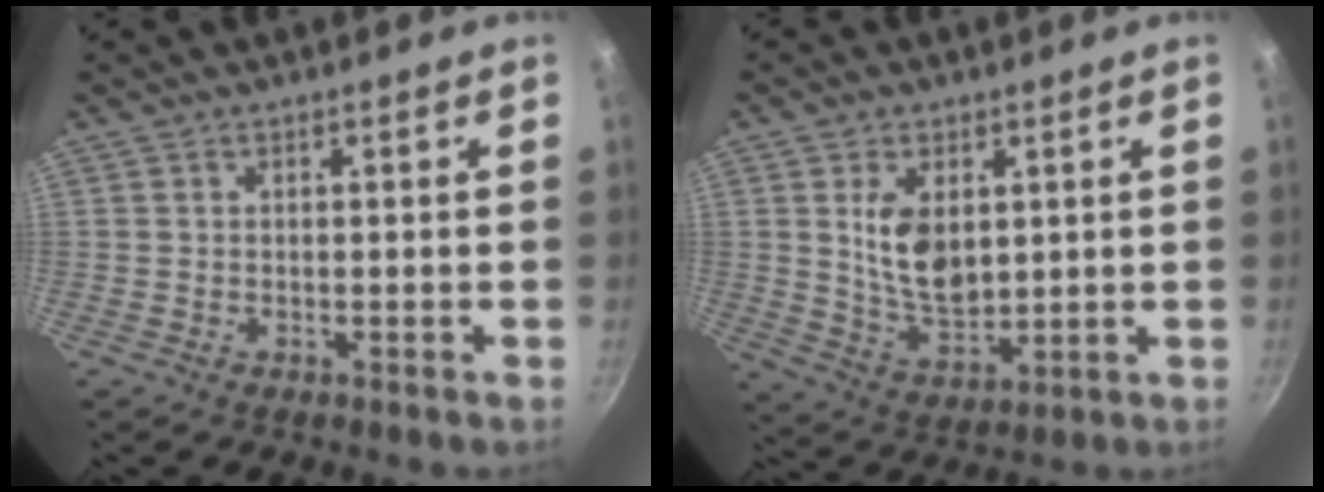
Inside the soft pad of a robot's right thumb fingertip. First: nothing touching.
{"total": 9.9, "force": [2.3, 5.9, 7.6], "torque": [-0.118, -0.020, 0.058]}